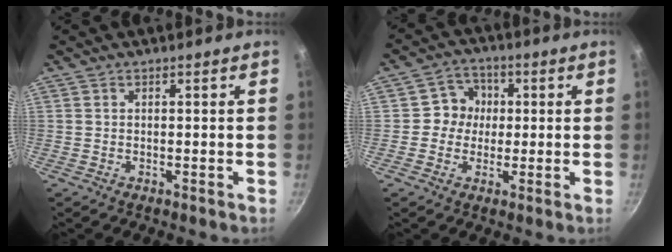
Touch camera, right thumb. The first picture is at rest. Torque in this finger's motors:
{"motor_torque": [-0.30, 0.23, 0.59, 0.12, 0.01]}